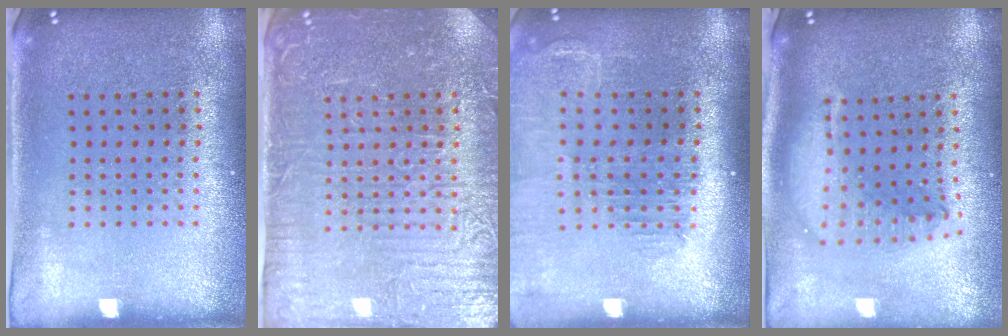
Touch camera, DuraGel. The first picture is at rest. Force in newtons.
{"total": 4.8, "press": 4.5, "slide": 1.7}
{"total": 1.4, "press": 1.4, "slide": 0.1}
{"total": 2.1, "press": 1.6, "slide": 1.3}